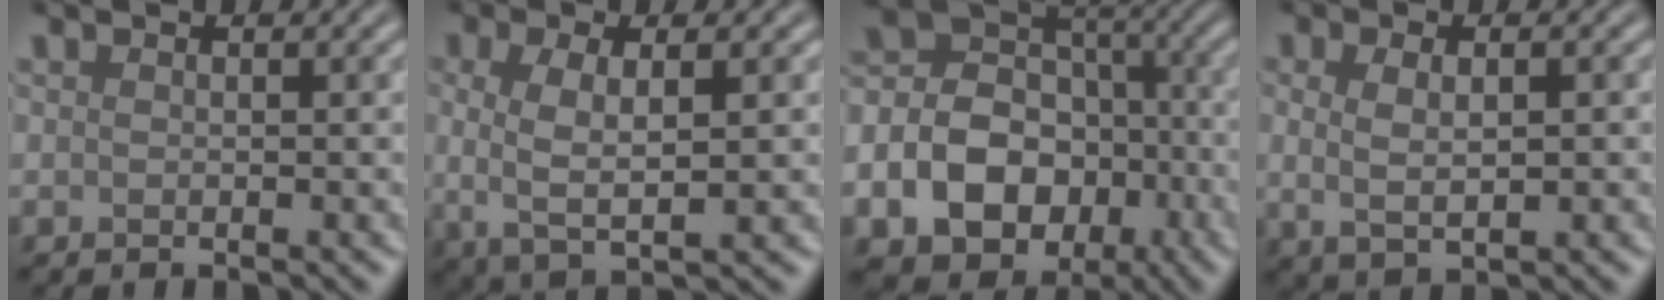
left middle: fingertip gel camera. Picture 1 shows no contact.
{"total": 4.1, "force": [0.0, 1.4, 3.9], "torque": [-0.080, -0.002, -0.001]}
{"total": 15.3, "force": [-5.8, 12.5, 6.8], "torque": [-0.155, -0.021, -0.107]}
{"total": 2.9, "force": [0.2, 1.2, 2.7], "torque": [-0.053, -0.003, 0.006]}